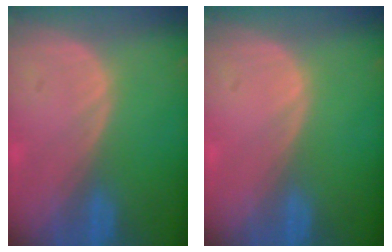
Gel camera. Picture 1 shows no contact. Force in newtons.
{"total": 0.0}